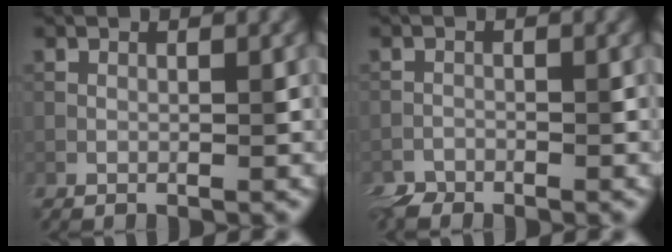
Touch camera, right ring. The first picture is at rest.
{"total": 1.8, "force": [-1.6, 0.7, -0.1], "torque": [-0.001, 0.001, -0.032]}